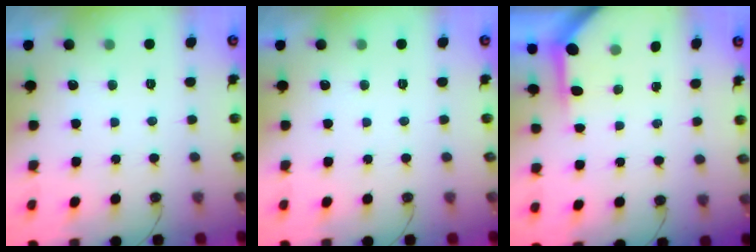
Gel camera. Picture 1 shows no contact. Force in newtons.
{"total": 0.0}
{"total": 3.9, "press": 3.9, "slide": 0.3}